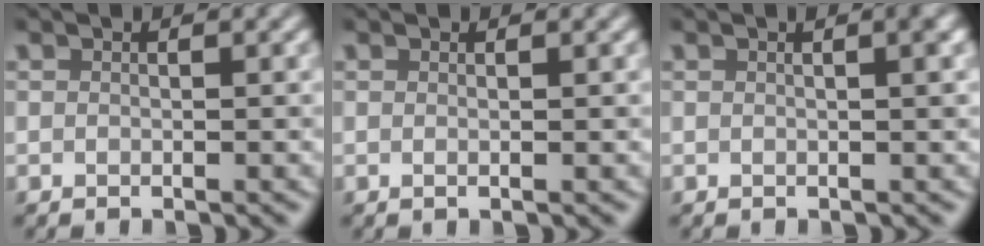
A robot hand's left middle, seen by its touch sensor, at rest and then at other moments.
{"total": 0.9, "force": [0.2, 0.3, 0.8], "torque": [-0.007, 0.001, -0.003]}
{"total": 1.9, "force": [0.5, 0.5, 1.8], "torque": [-0.017, 0.005, 0.004]}